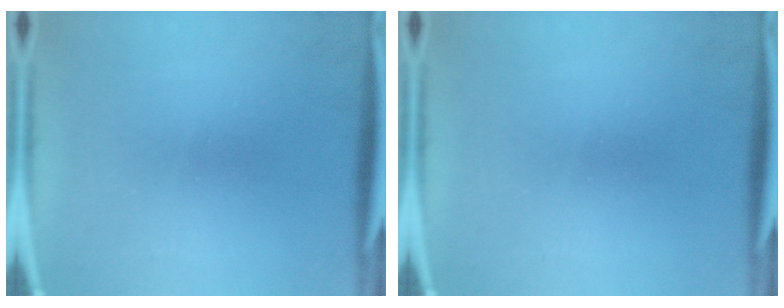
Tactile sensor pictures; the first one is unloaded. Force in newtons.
{"total": 0.0}